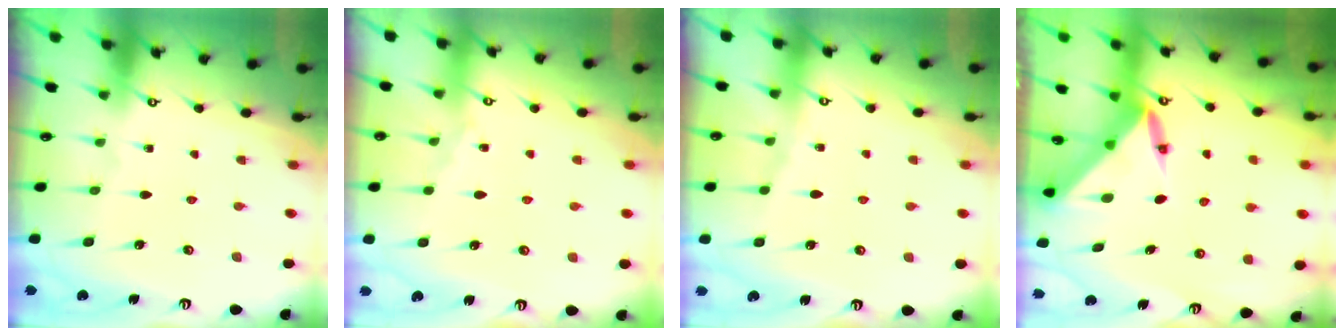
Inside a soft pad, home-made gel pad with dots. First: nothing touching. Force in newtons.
{"total": 2.8, "press": 2.8, "slide": 0.5}
{"total": 4.4, "press": 4.3, "slide": 0.8}
{"total": 4.8, "press": 4.7, "slide": 0.8}